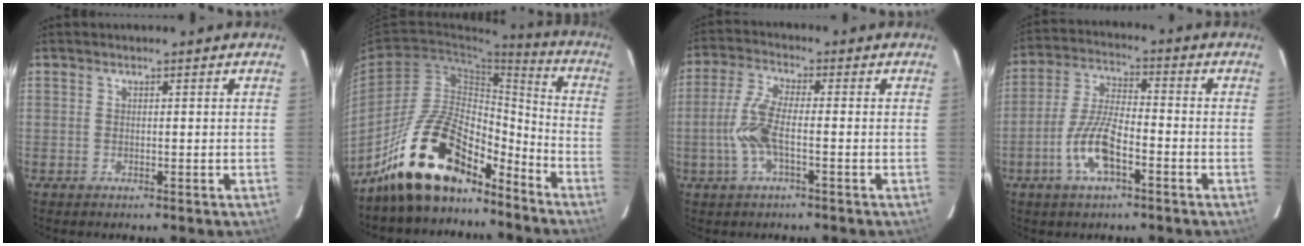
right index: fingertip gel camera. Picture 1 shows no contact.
{"total": 17.7, "force": [-13.9, 6.5, 9.0], "torque": [-0.166, 0.027, -0.240]}
{"total": 7.8, "force": [-1.9, 2.0, 7.3], "torque": [-0.163, 0.004, -0.040]}
{"total": 10.0, "force": [-4.5, 3.3, 8.3], "torque": [-0.177, 0.001, -0.086]}